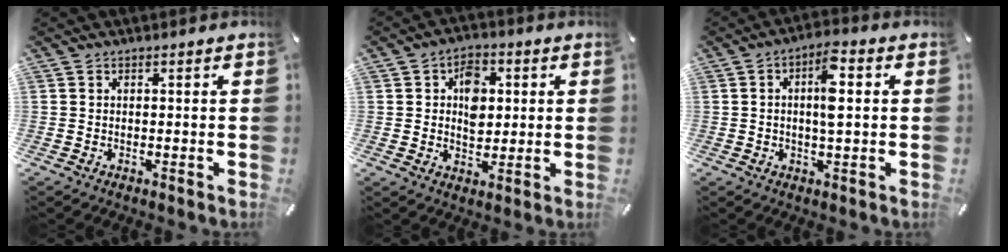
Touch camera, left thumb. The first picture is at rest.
{"total": 7.4, "force": [1.3, 5.7, 4.6], "torque": [-0.057, -0.001, 0.018]}
{"total": 7.7, "force": [1.2, 2.6, 7.2], "torque": [-0.121, 0.005, 0.017]}